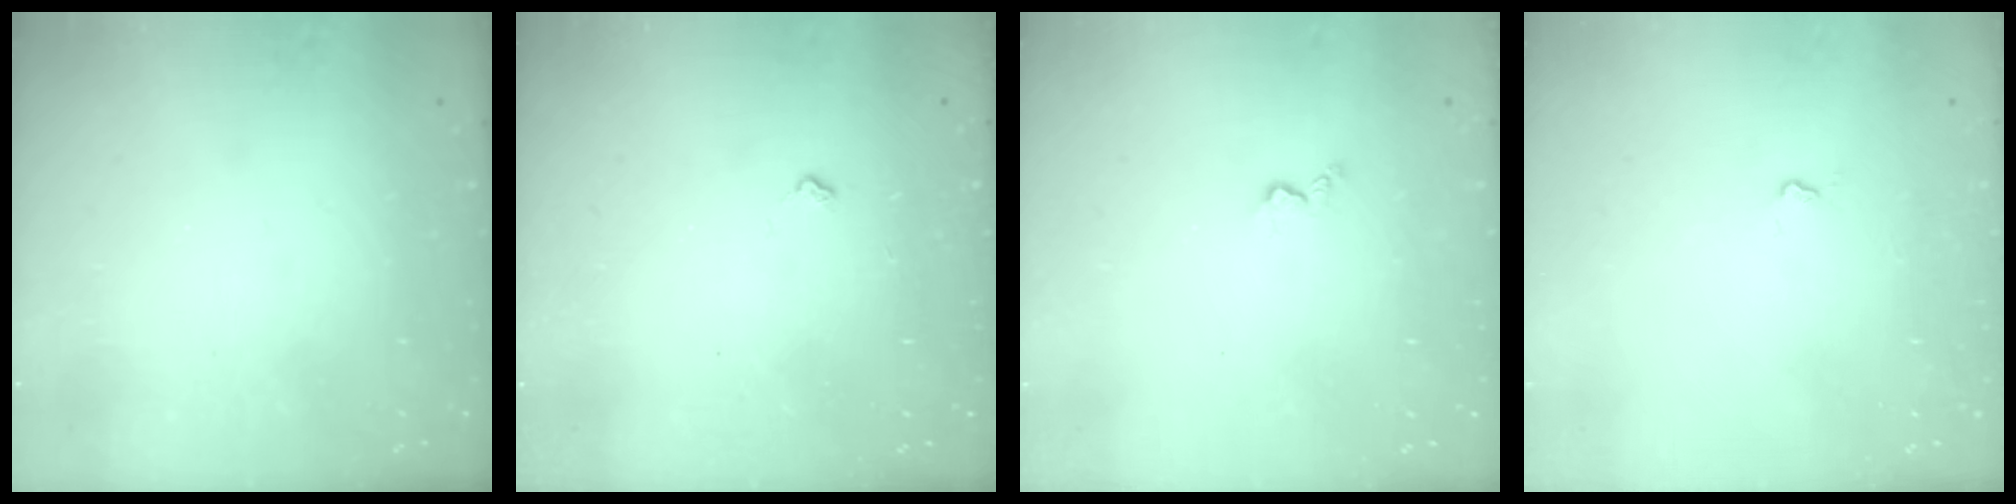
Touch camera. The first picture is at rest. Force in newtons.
{"total": 2.8, "press": 2.8, "slide": 0.4}
{"total": 3.0, "press": 3.0, "slide": 0.6}
{"total": 1.9, "press": 1.9, "slide": 0.4}